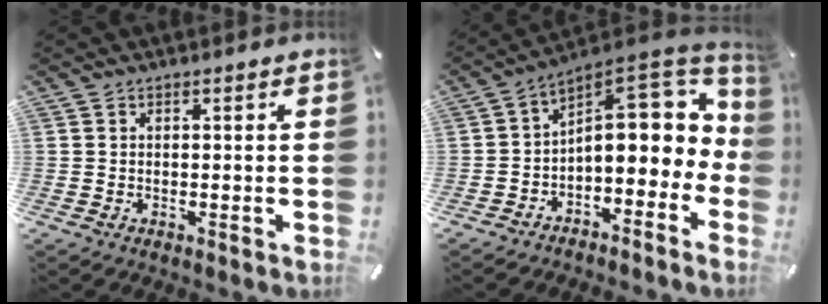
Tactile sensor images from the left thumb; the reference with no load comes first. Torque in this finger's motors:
{"motor_torque": [0.03, 1.29, 1.09, 0.91, 0.31]}